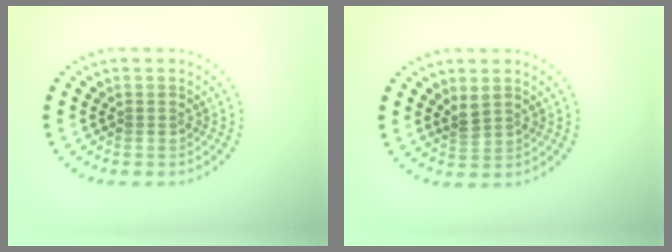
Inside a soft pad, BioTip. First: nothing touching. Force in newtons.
{"total": 1.4, "press": 1.2, "slide": 0.7}